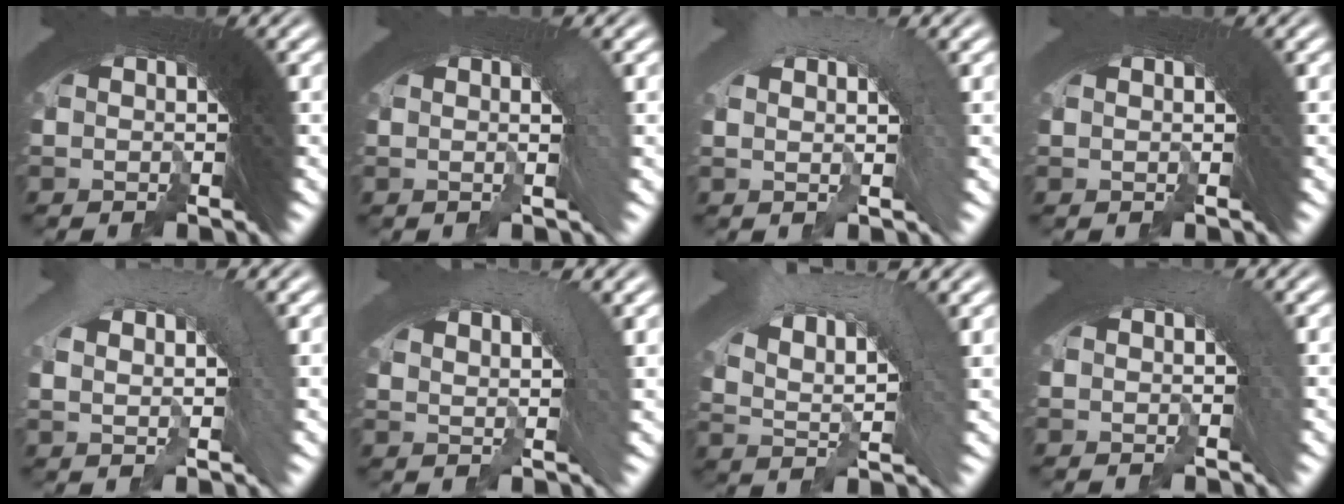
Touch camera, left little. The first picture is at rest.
{"total": 0.8, "force": [-0.6, 0.1, 0.5], "torque": [-0.002, 0.005, -0.010]}
{"total": 2.6, "force": [-2.4, 1.0, -0.3], "torque": [0.011, 0.002, -0.040]}
{"total": 1.4, "force": [-0.7, -0.2, -1.2], "torque": [0.009, -0.002, -0.006]}
{"total": 3.2, "force": [-2.3, 2.1, 0.4], "torque": [-0.006, -0.002, -0.037]}
{"total": 2.9, "force": [-0.3, 2.1, 1.9], "torque": [-0.028, 0.005, -0.008]}
{"total": 5.6, "force": [-1.4, 4.2, 3.5], "torque": [-0.058, -0.002, -0.026]}
{"total": 2.1, "force": [-1.7, -0.2, -1.1], "torque": [0.022, -0.007, -0.023]}